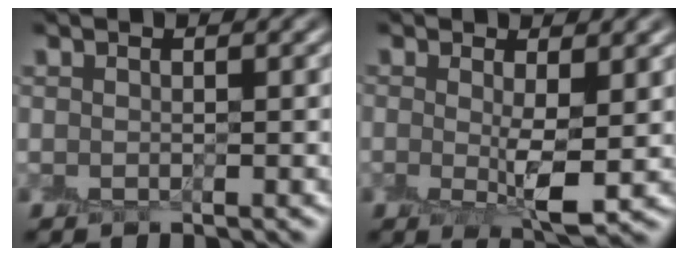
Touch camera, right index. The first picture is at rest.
{"total": 3.0, "force": [0.2, 0.7, 3.0], "torque": [-0.050, -0.010, 0.009]}